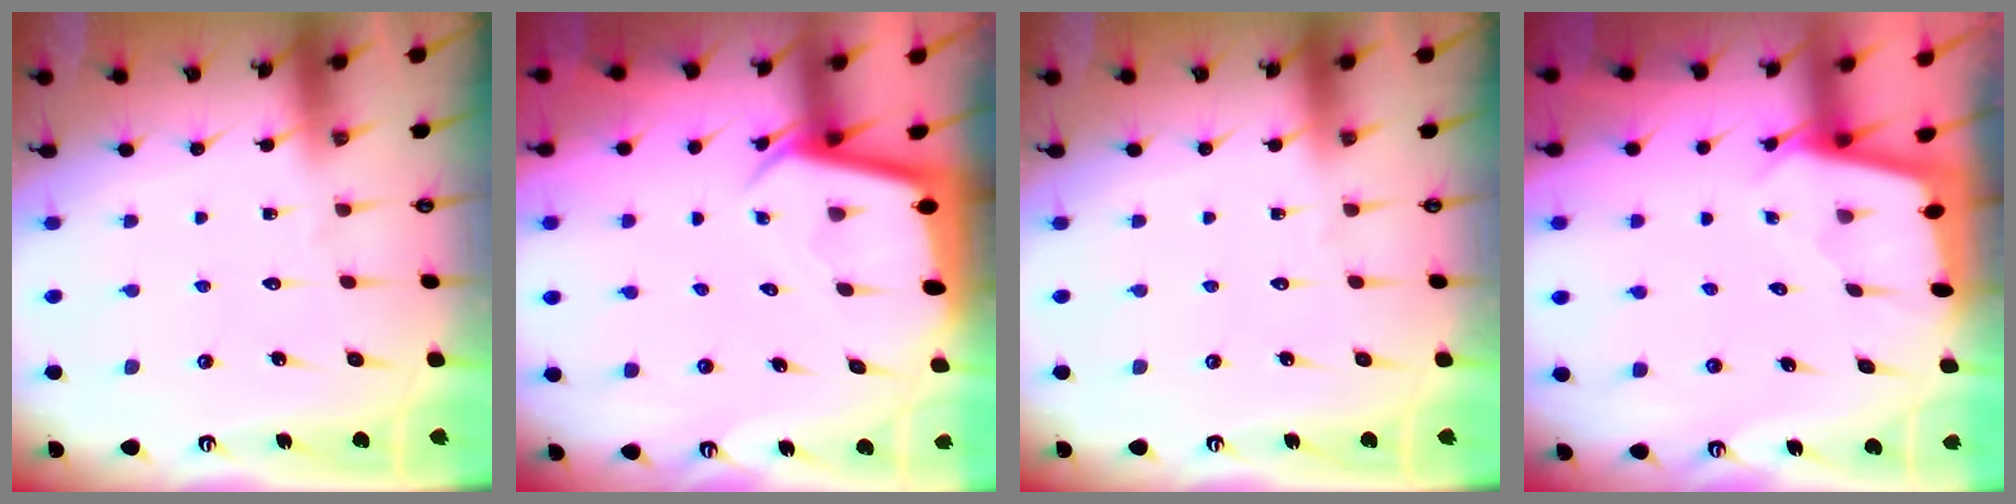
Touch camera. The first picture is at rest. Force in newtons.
{"total": 3.0, "press": 3.0, "slide": 0.1}
{"total": 0.0}
{"total": 1.9, "press": 1.9, "slide": 0.2}